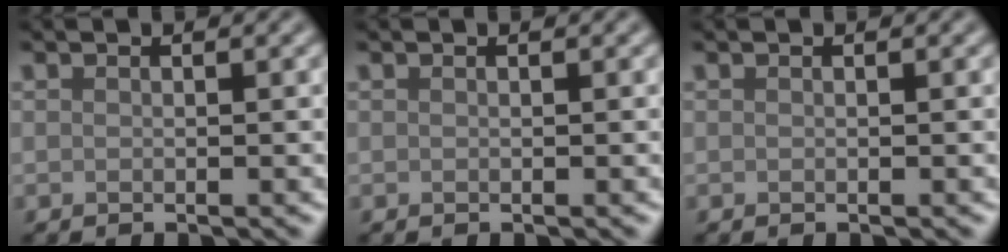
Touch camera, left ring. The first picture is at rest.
{"total": 0.0}
{"total": 0.0}